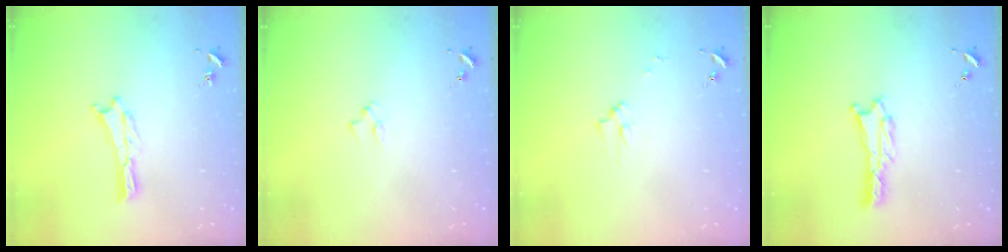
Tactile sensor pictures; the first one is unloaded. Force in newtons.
{"total": 1.3, "press": 1.3, "slide": 0.3}
{"total": 2.2, "press": 2.2, "slide": 0.3}
{"total": 1.3, "press": 1.2, "slide": 0.1}